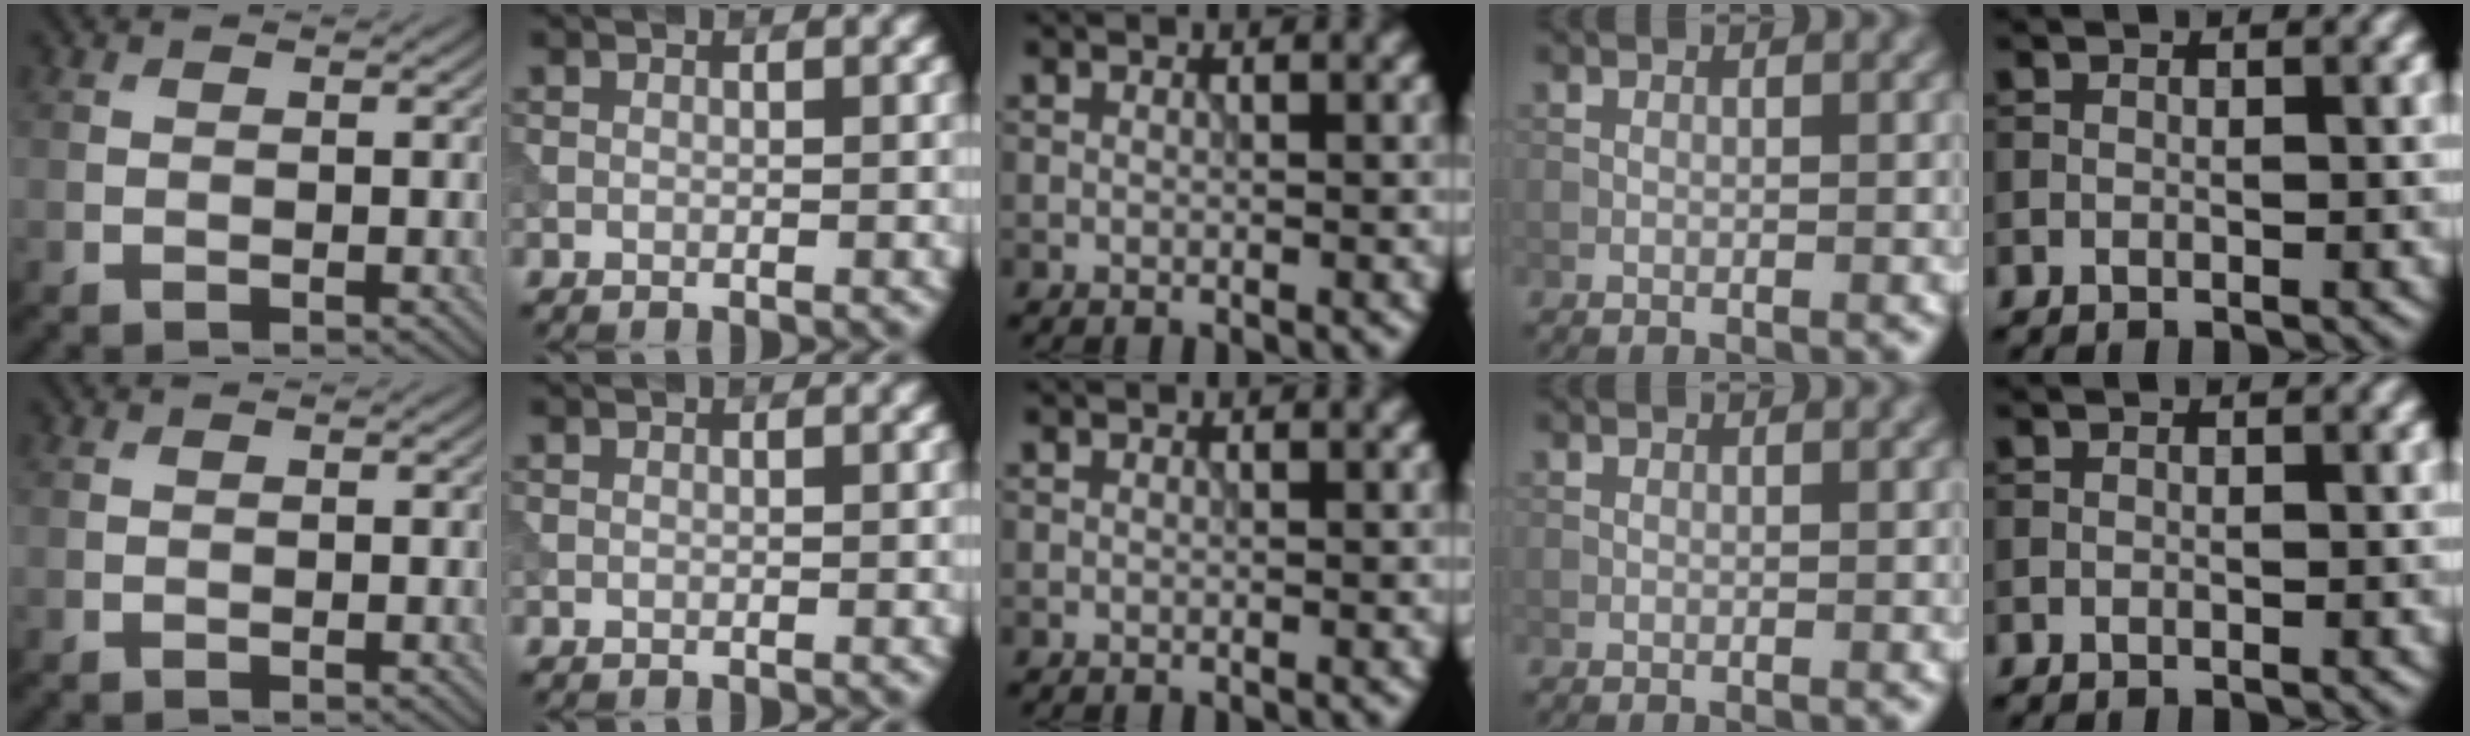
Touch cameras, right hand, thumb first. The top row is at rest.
{}